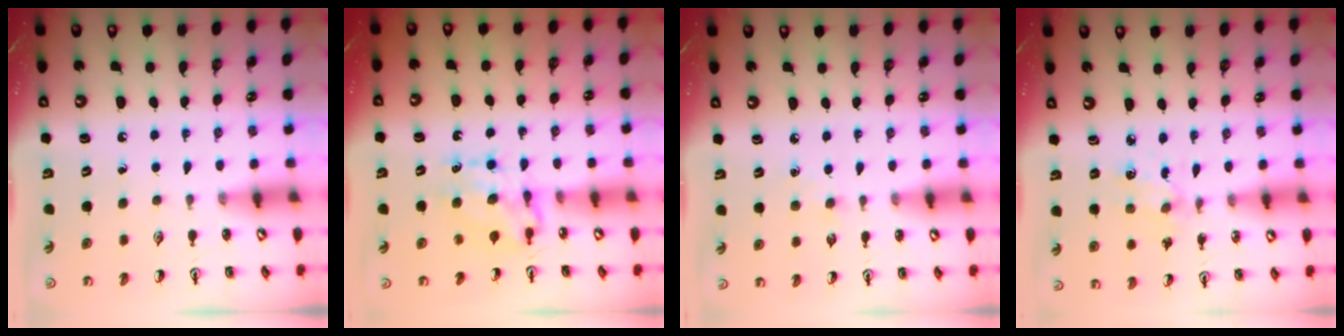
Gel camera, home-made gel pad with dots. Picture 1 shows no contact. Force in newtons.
{"total": 7.0, "press": 7.0, "slide": 0.5}
{"total": 2.7, "press": 2.7, "slide": 0.4}
{"total": 2.5, "press": 2.4, "slide": 0.6}